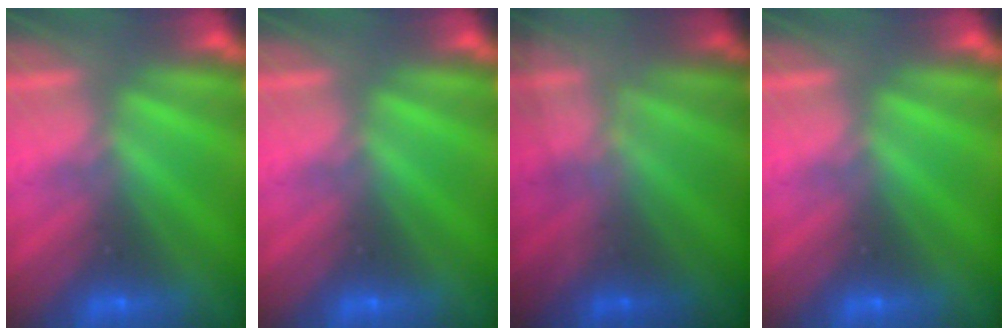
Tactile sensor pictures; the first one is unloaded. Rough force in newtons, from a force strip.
{"total": 0.0}
{"total": 1.3}
{"total": 0.0}